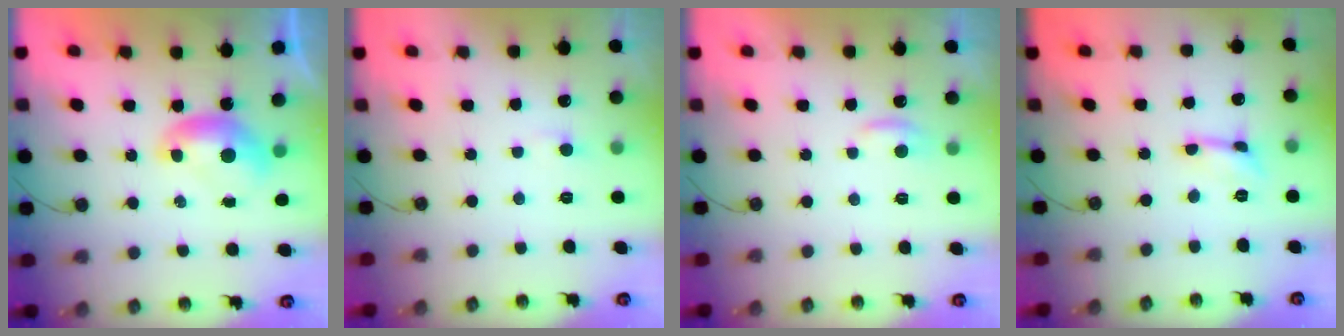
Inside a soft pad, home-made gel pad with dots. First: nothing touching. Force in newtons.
{"total": 1.7, "press": 1.6, "slide": 0.5}
{"total": 1.1, "press": 1.1, "slide": 0.4}
{"total": 0.5, "press": 0.5, "slide": 0.1}